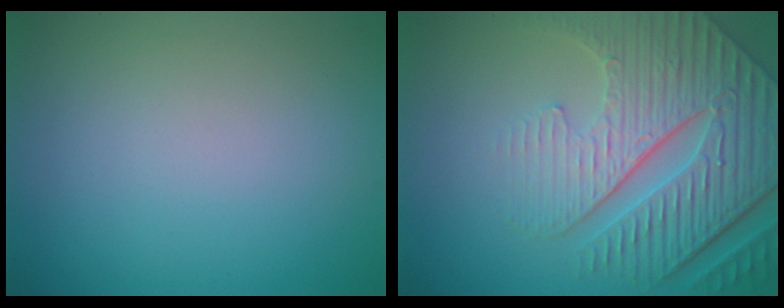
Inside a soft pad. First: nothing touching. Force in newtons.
{"total": 7.6, "press": 6.0, "slide": 4.7}